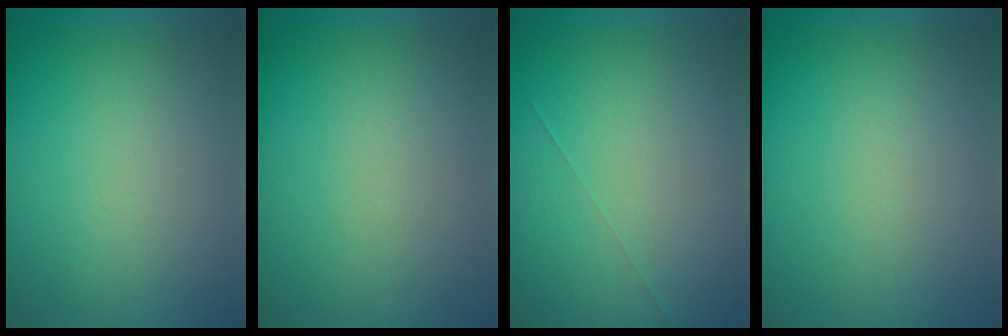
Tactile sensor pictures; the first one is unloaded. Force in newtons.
{"total": 1.4}
{"total": 1.0}
{"total": 1.4}